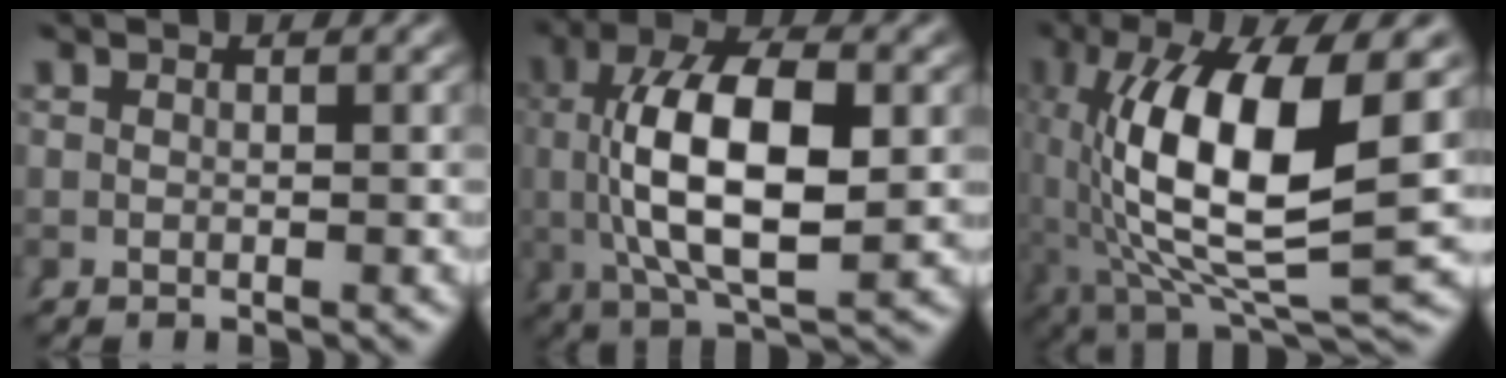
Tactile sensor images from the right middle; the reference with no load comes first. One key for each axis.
{"total": 10.6, "fx": 1.4, "fy": 4.9, "fz": 9.4, "tx": -0.165, "ty": -0.009, "tz": 0.032}
{"total": 16.0, "fx": 0.7, "fy": 6.8, "fz": 14.5, "tx": -0.256, "ty": -0.025, "tz": 0.038}